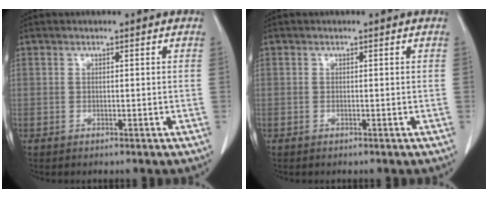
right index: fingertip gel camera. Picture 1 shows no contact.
{"total": 0.0}